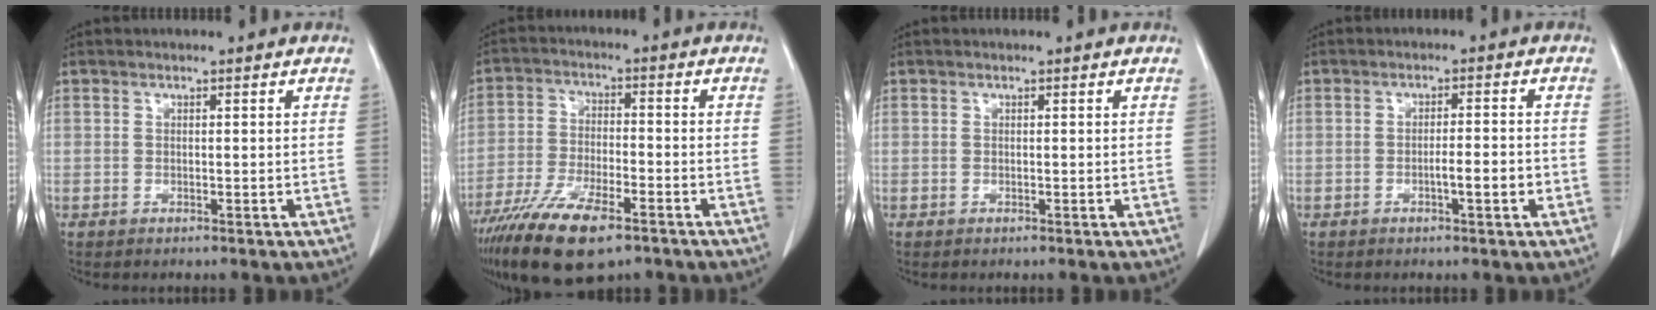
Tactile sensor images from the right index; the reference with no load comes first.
{"total": 13.0, "force": [-8.6, 3.5, 9.1], "torque": [-0.176, -0.024, -0.153]}
{"total": 0.0}
{"total": 3.6, "force": [-1.2, 0.2, 3.4], "torque": [-0.052, 0.000, -0.019]}